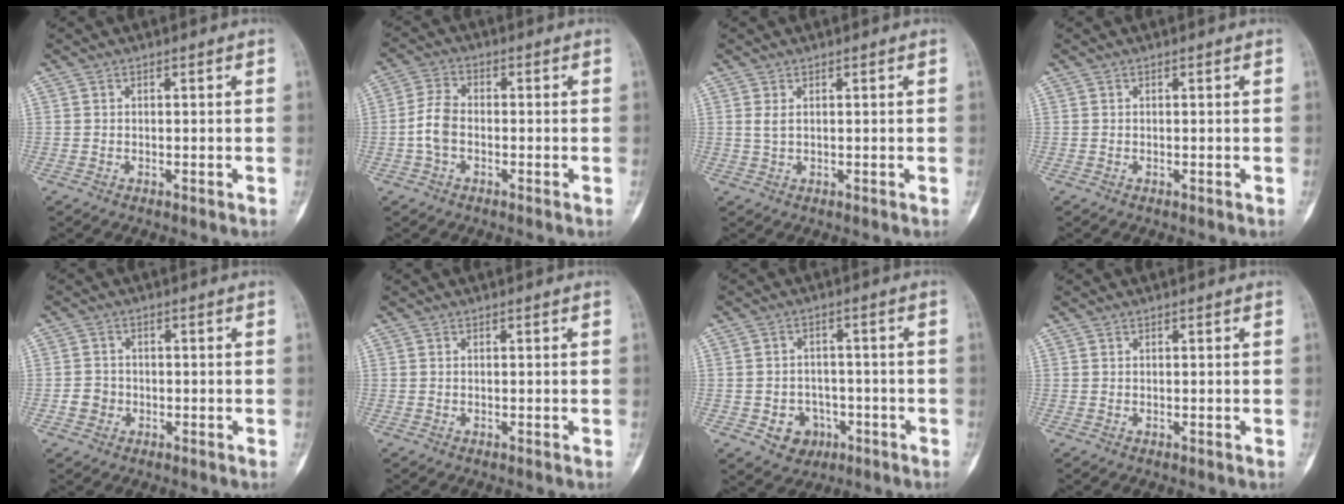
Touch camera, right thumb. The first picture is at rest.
{"total": 5.1, "force": [-1.2, 3.3, 3.7], "torque": [-0.080, 0.019, -0.029]}
{"total": 1.3, "force": [0.5, 0.5, 1.0], "torque": [-0.028, 0.004, 0.017]}
{"total": 0.0}
{"total": 2.8, "force": [-0.9, 2.6, 0.8], "torque": [-0.002, 0.011, -0.018]}
{"total": 0.0}
{"total": 6.3, "force": [-2.5, 5.3, 2.4], "torque": [-0.008, 0.020, -0.028]}
{"total": 0.0}